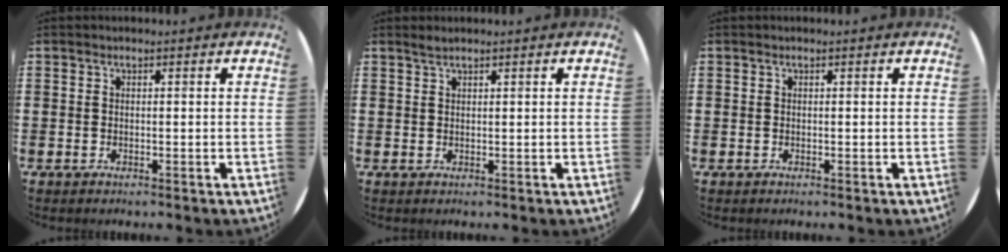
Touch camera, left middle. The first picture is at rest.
{"total": 1.0, "force": [0.9, 0.0, 0.3], "torque": [-0.008, 0.001, 0.017]}
{"total": 0.0}